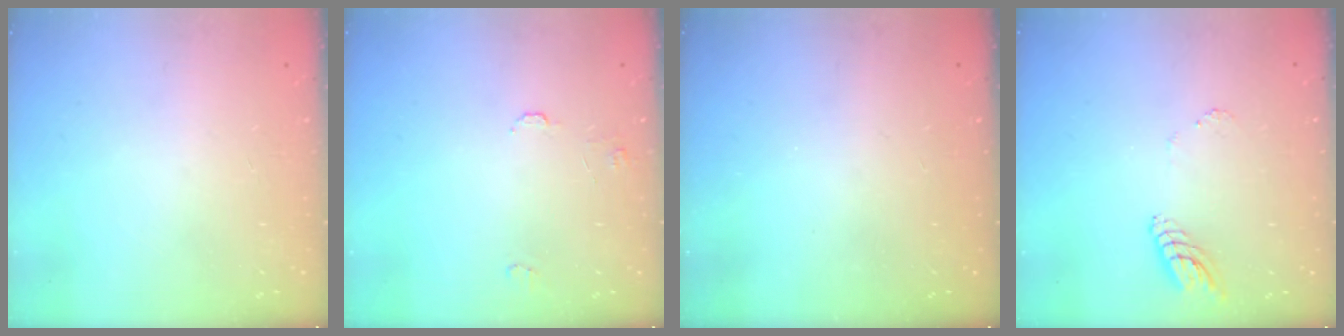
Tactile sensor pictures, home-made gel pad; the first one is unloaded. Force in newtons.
{"total": 6.4, "press": 6.4, "slide": 0.6}
{"total": 0.0}
{"total": 6.8, "press": 6.7, "slide": 0.7}